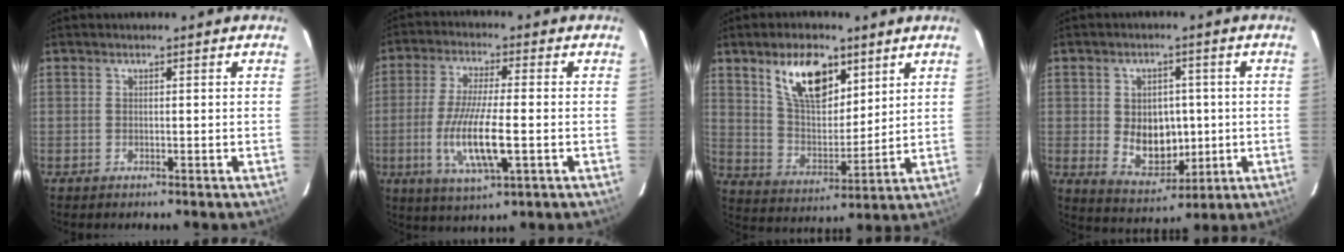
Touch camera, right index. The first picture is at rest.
{"total": 12.1, "force": [-2.9, 2.4, 11.5], "torque": [-0.229, -0.018, -0.053]}
{"total": 13.7, "force": [7.8, 6.8, 9.0], "torque": [-0.150, 0.006, 0.148]}
{"total": 9.6, "force": [-0.4, 7.3, 6.2], "torque": [-0.118, -0.004, 0.017]}